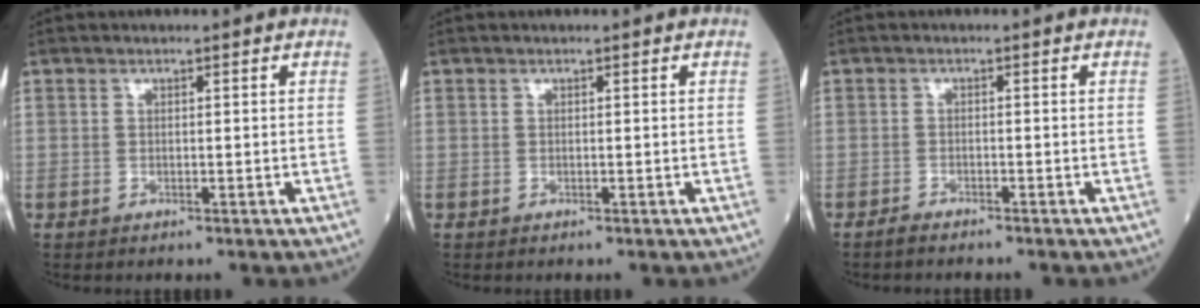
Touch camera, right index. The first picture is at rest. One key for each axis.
{"total": 0.0}
{"total": 1.7, "fx": -1.6, "fy": 0.0, "fz": 0.5, "tx": -0.017, "ty": -0.003, "tz": -0.027}